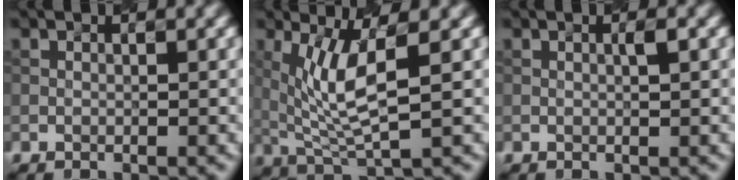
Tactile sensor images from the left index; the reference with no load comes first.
{"total": 5.1, "force": [1.0, 1.2, 4.8], "torque": [-0.112, -0.009, 0.038]}
{"total": 0.5, "force": [-0.1, -0.1, 0.5], "torque": [-0.012, 0.005, 0.005]}